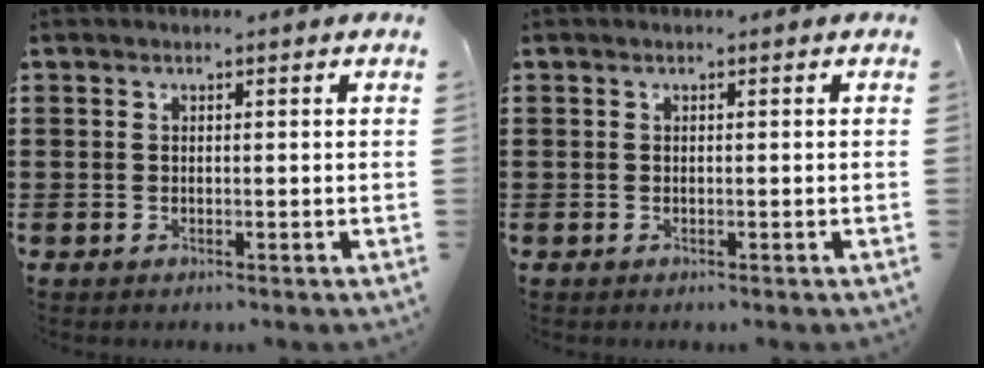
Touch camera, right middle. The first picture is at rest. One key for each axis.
{"total": 0.0}